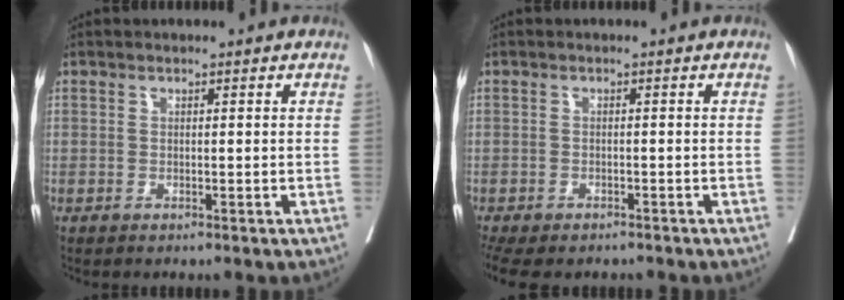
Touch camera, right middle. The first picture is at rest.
{"total": 12.6, "force": [-9.3, 6.1, 5.9], "torque": [-0.170, -0.019, -0.116]}